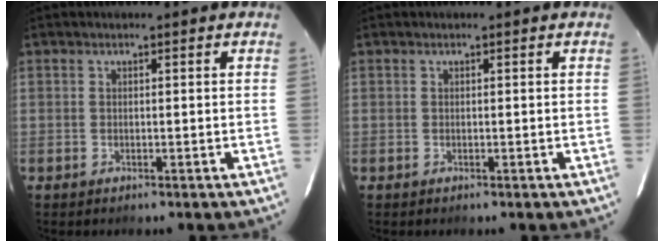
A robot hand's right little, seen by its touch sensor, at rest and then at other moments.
{"total": 0.0}